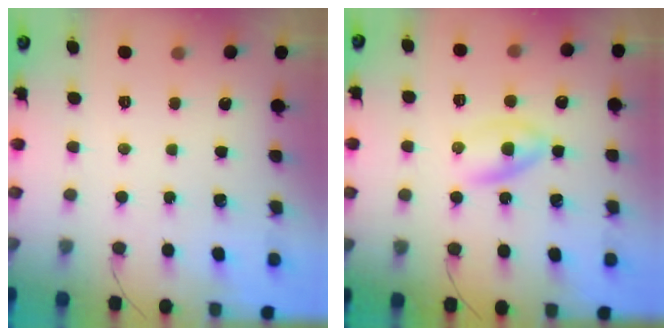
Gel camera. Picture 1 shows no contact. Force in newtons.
{"total": 3.0, "press": 2.7, "slide": 1.4}